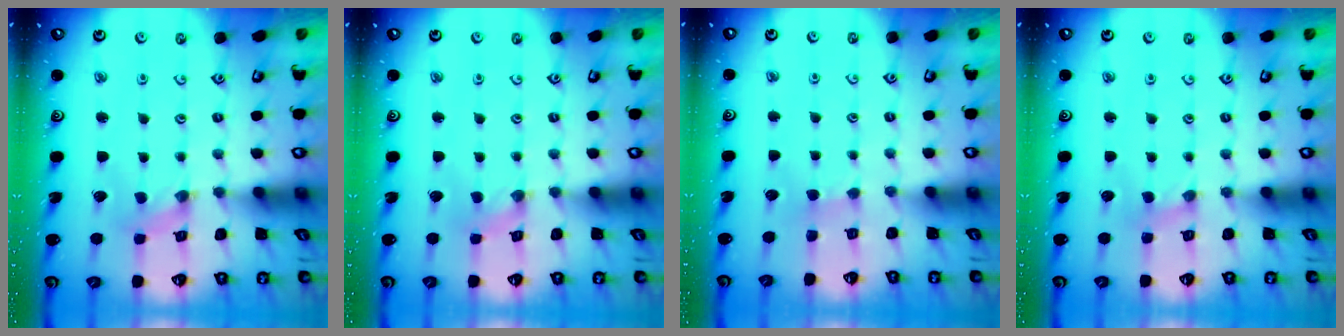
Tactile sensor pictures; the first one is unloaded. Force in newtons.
{"total": 0.8, "press": 0.8, "slide": 0.2}
{"total": 2.2, "press": 2.2, "slide": 0.4}
{"total": 1.6, "press": 1.5, "slide": 0.3}